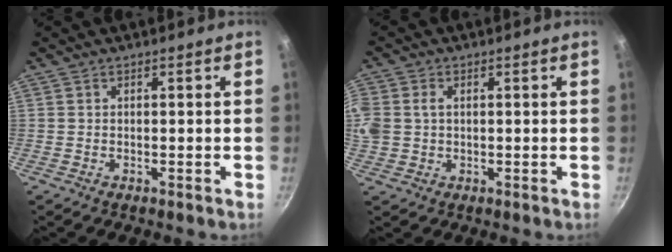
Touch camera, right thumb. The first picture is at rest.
{"total": 8.0, "force": [1.2, 6.5, 4.6], "torque": [-0.107, 0.013, 0.021]}